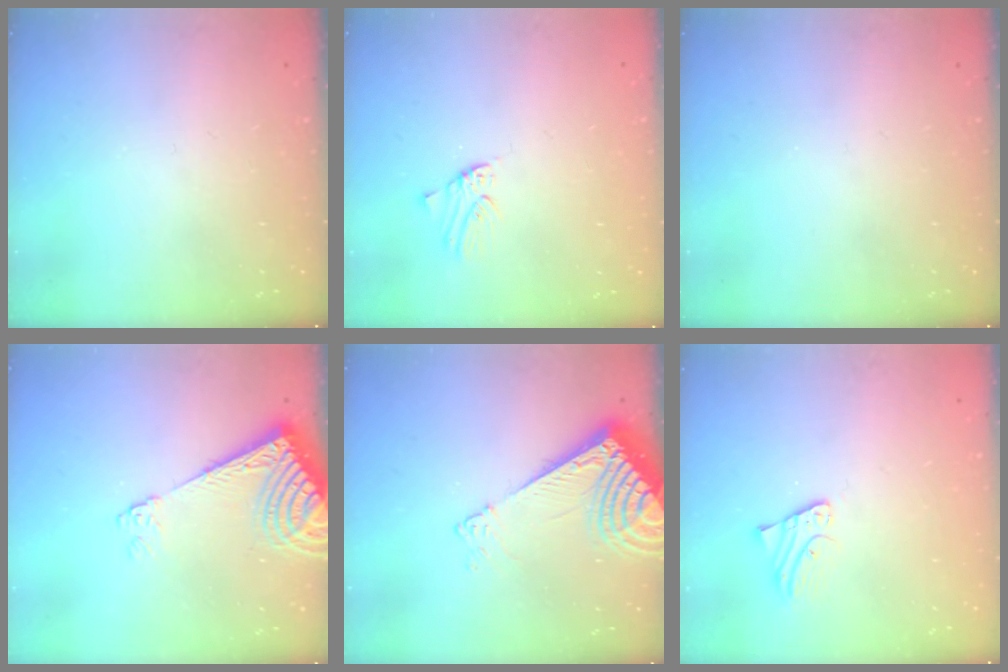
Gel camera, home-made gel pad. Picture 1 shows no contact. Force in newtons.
{"total": 0.0}
{"total": 0.0}
{"total": 12.2, "press": 12.0, "slide": 2.2}
{"total": 11.1, "press": 11.0, "slide": 1.5}
{"total": 2.0, "press": 2.0, "slide": 0.0}